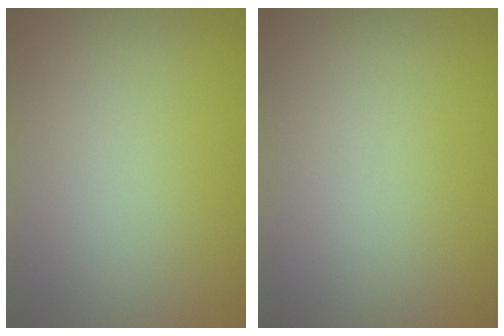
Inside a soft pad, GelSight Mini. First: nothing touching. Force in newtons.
{"total": 0.0}